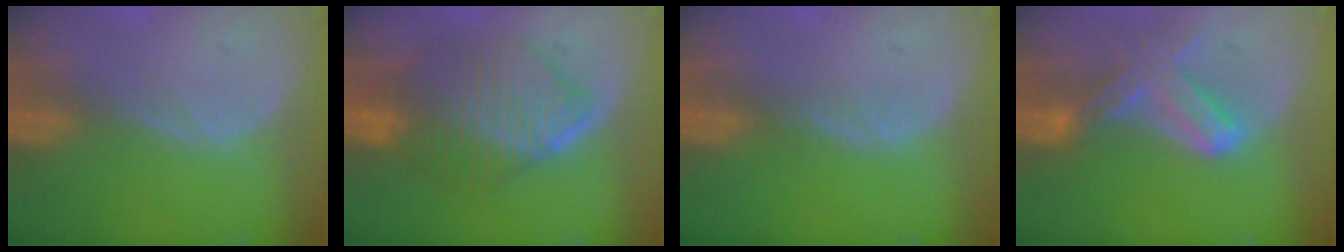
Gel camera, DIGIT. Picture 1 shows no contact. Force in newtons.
{"total": 9.5, "press": 9.5, "slide": 0.7}
{"total": 0.9, "press": 0.9, "slide": 0.2}
{"total": 7.2, "press": 6.7, "slide": 2.8}